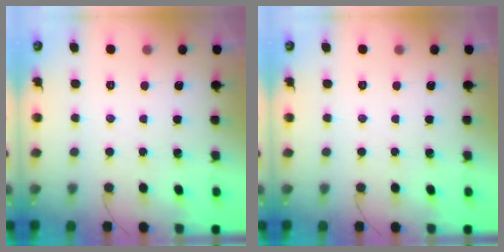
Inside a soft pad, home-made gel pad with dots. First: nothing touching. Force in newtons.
{"total": 0.0}